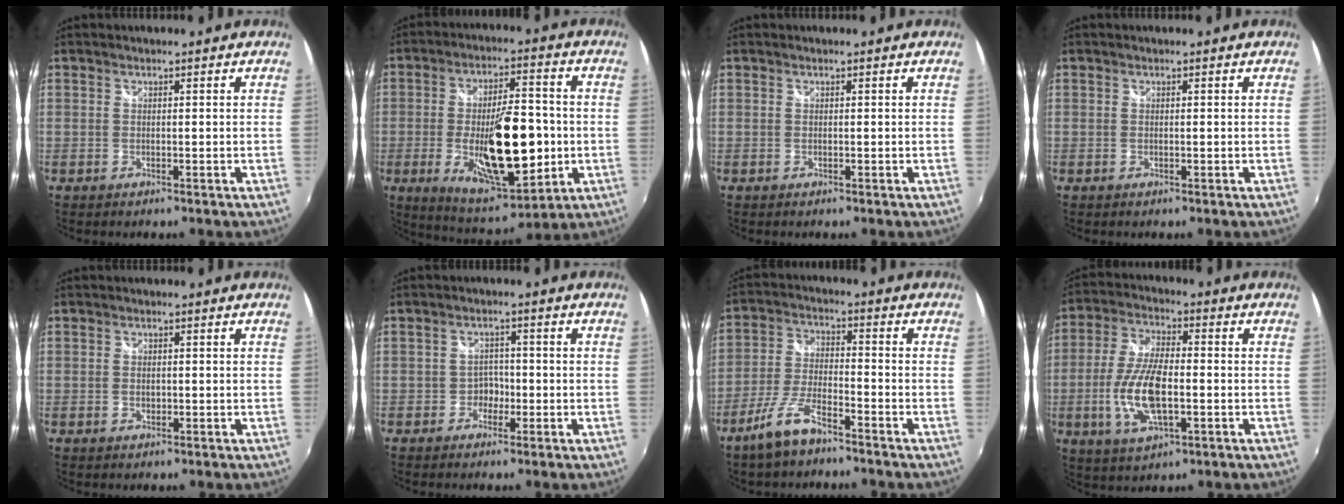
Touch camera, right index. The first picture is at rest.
{"total": 20.1, "force": [-3.6, 7.7, 18.2], "torque": [-0.306, -0.013, -0.038]}
{"total": 0.0}
{"total": 0.0}
{"total": 1.3, "force": [-0.2, 0.9, 0.9], "torque": [-0.014, 0.000, -0.004]}
{"total": 2.7, "force": [-1.4, 2.2, 0.3], "torque": [-0.006, 0.007, -0.024]}
{"total": 8.2, "force": [-6.1, 2.1, 5.1], "torque": [-0.112, -0.002, -0.116]}
{"total": 12.6, "force": [-2.7, 4.9, 11.3], "torque": [-0.236, -0.004, -0.051]}